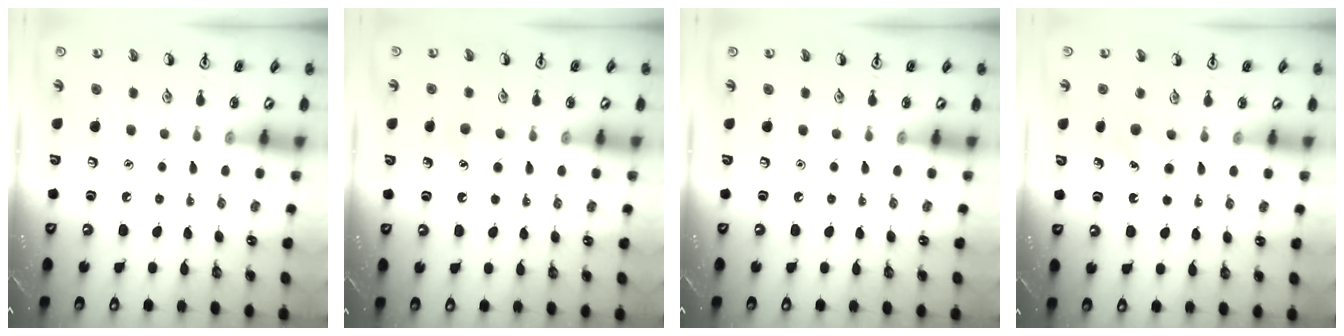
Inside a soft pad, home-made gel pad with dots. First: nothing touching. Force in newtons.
{"total": 5.2, "press": 4.9, "slide": 1.5}
{"total": 0.0}
{"total": 4.7, "press": 4.5, "slide": 1.6}